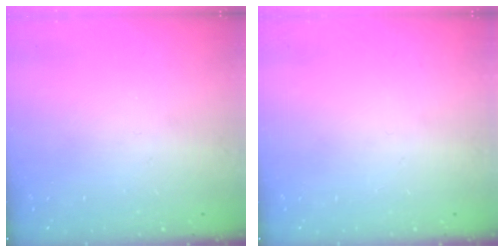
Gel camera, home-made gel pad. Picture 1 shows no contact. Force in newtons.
{"total": 0.0}